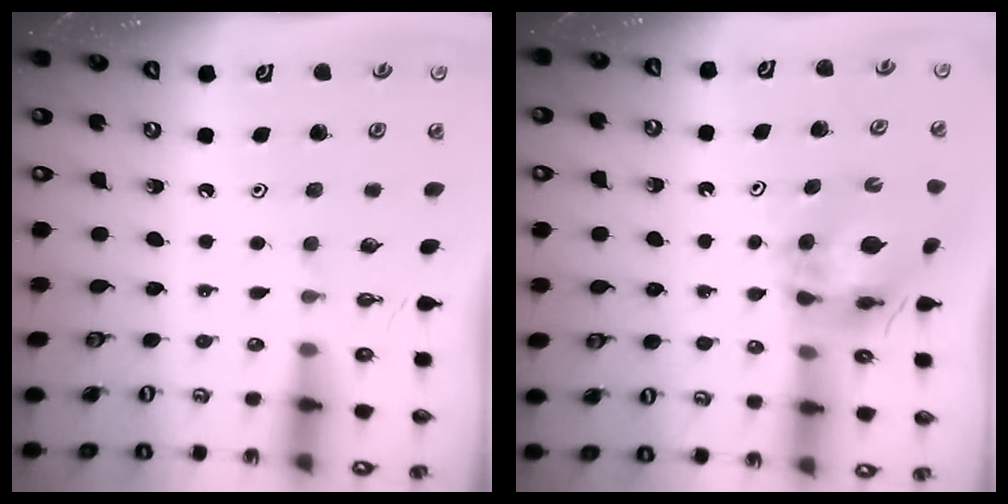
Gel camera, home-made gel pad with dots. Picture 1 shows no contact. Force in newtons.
{"total": 11.5, "press": 11.4, "slide": 1.3}